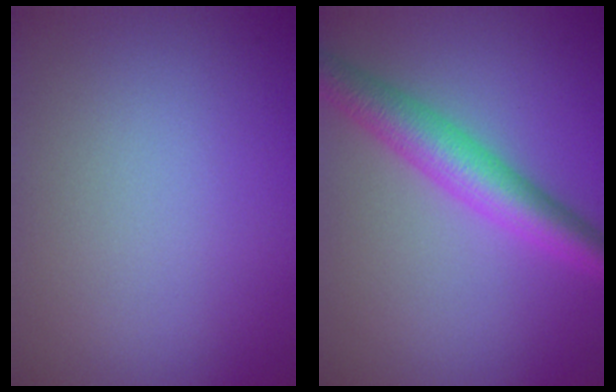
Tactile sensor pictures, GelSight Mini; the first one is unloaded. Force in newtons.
{"total": 5.2, "press": 5.2, "slide": 0.1}